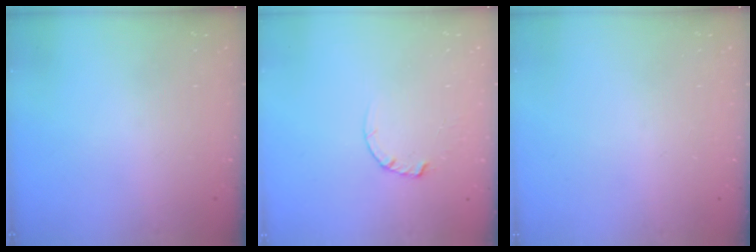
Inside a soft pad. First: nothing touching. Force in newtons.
{"total": 2.4, "press": 2.4, "slide": 0.3}
{"total": 0.0}